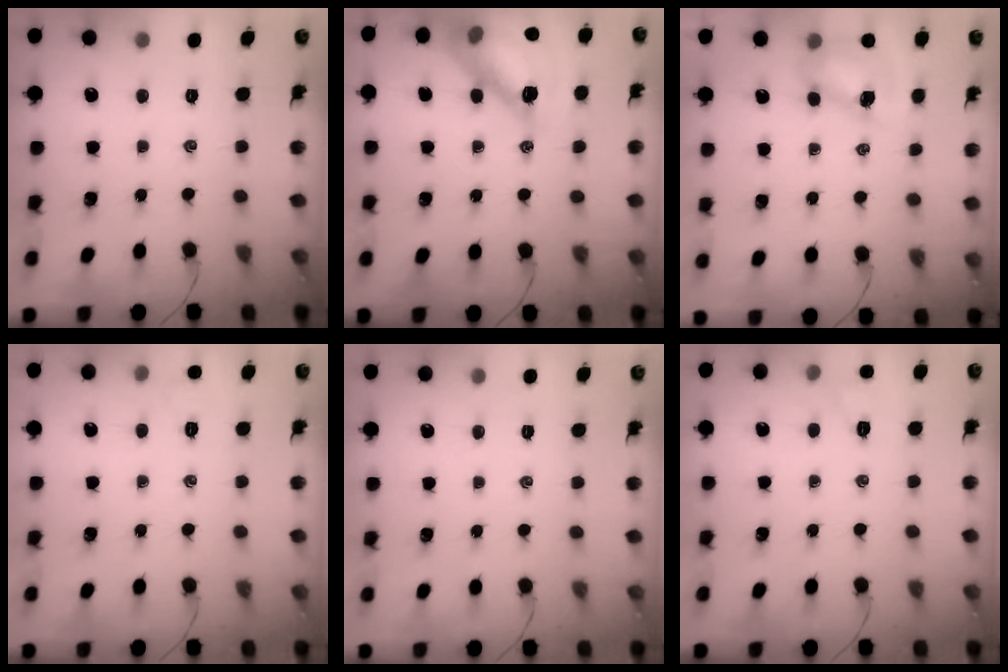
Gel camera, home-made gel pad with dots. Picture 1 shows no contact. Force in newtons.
{"total": 17.7, "press": 17.5, "slide": 2.4}
{"total": 7.9, "press": 7.9, "slide": 1.0}
{"total": 5.6, "press": 5.4, "slide": 1.6}
{"total": 0.0}
{"total": 5.9, "press": 5.6, "slide": 1.7}